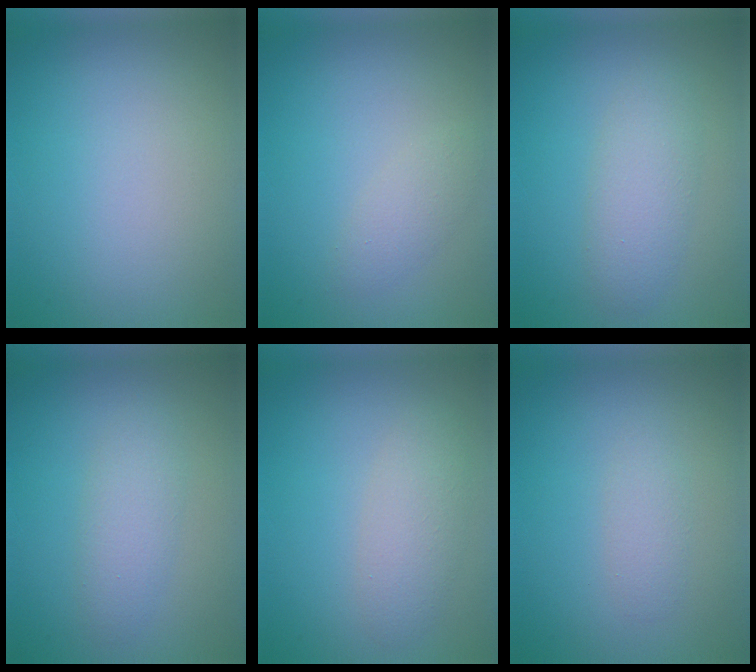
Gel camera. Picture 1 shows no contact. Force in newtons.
{"total": 1.5, "press": 1.5, "slide": 0.0}
{"total": 3.0, "press": 3.0, "slide": 0.1}
{"total": 2.4, "press": 2.4, "slide": 0.1}
{"total": 2.4, "press": 2.4, "slide": 0.1}
{"total": 1.4, "press": 1.4, "slide": 0.1}